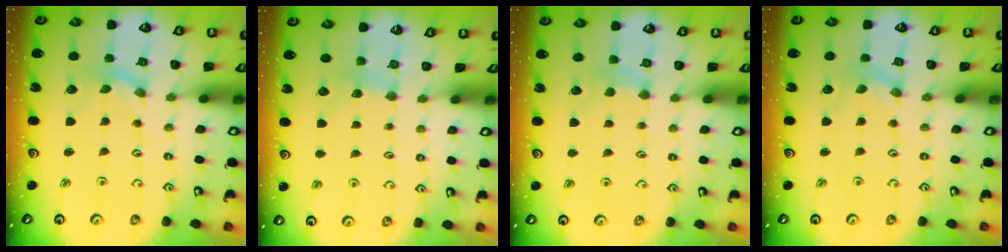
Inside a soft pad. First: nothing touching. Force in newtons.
{"total": 3.0, "press": 3.0, "slide": 0.5}
{"total": 4.1, "press": 4.0, "slide": 0.6}
{"total": 0.0}